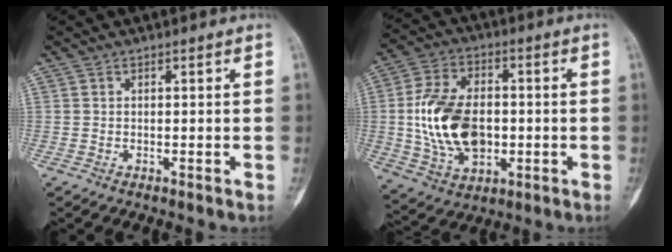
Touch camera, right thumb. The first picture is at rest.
{"total": 16.5, "force": [-0.9, 10.6, 12.6], "torque": [-0.217, 0.007, -0.006]}